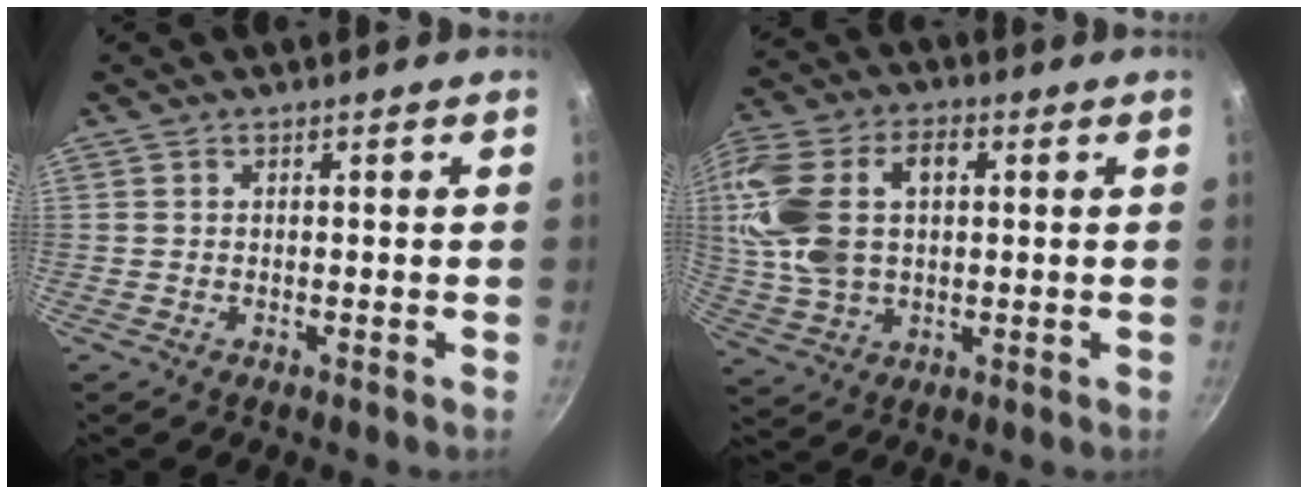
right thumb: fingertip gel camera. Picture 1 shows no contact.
{"total": 17.2, "force": [3.0, 11.1, 12.8], "torque": [-0.253, 0.015, 0.055]}